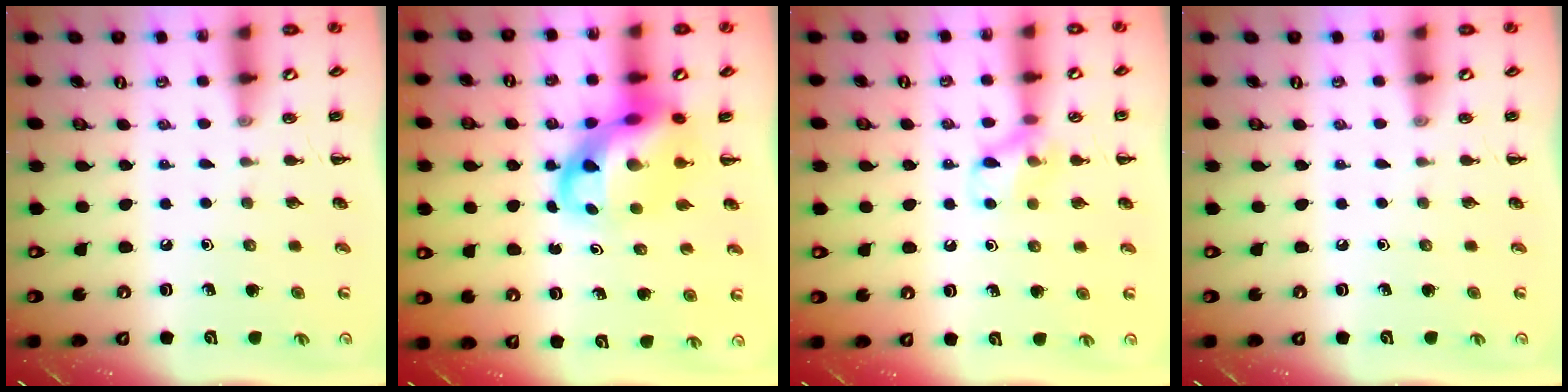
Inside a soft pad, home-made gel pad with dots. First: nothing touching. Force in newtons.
{"total": 11.7, "press": 11.3, "slide": 3.2}
{"total": 9.5, "press": 9.4, "slide": 1.5}
{"total": 0.0}